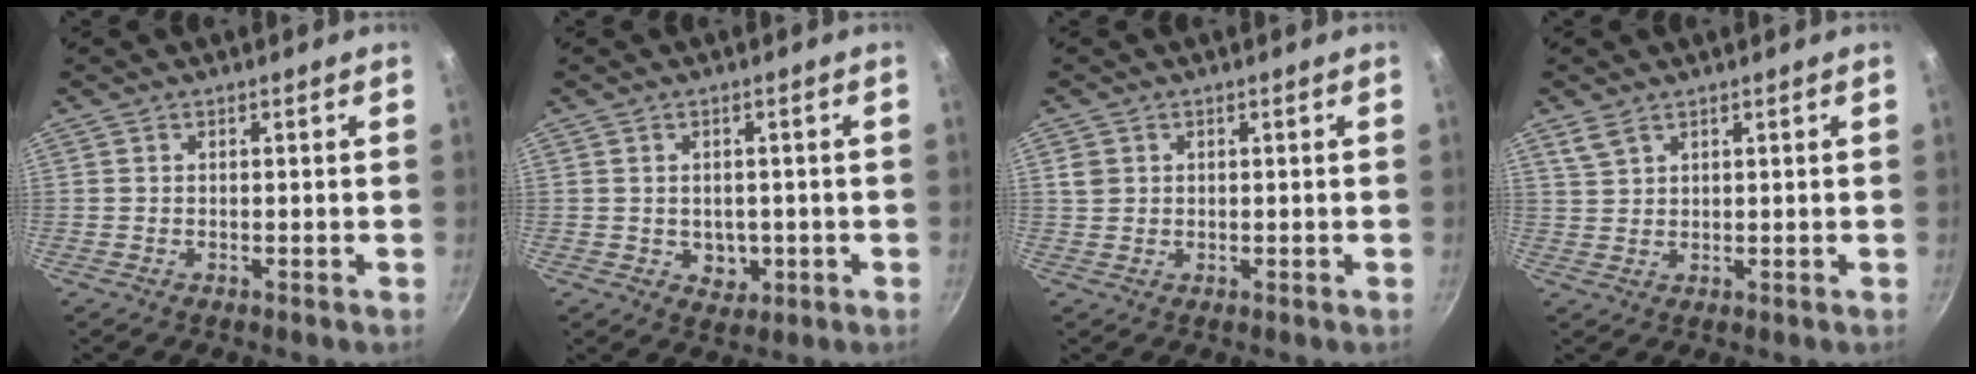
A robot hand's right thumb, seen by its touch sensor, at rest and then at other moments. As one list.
[{"total": 3.9, "force": [-0.6, 3.3, 2.1], "torque": [-0.015, 0.001, 0.003]}, {"total": 2.4, "force": [0.6, 2.1, 0.9], "torque": [-0.010, 0.004, 0.013]}, {"total": 3.0, "force": [2.1, 1.6, 1.4], "torque": [-0.026, -0.005, 0.046]}]